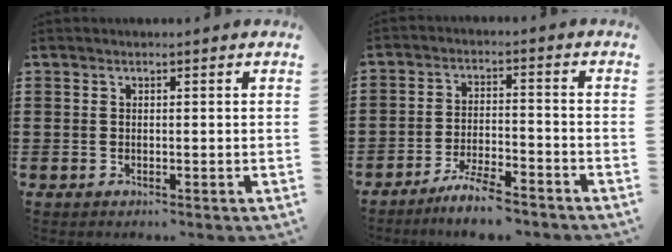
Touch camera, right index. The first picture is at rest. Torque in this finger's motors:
{"motor_torque": [1.73, -0.41, 0.30, 0.13]}